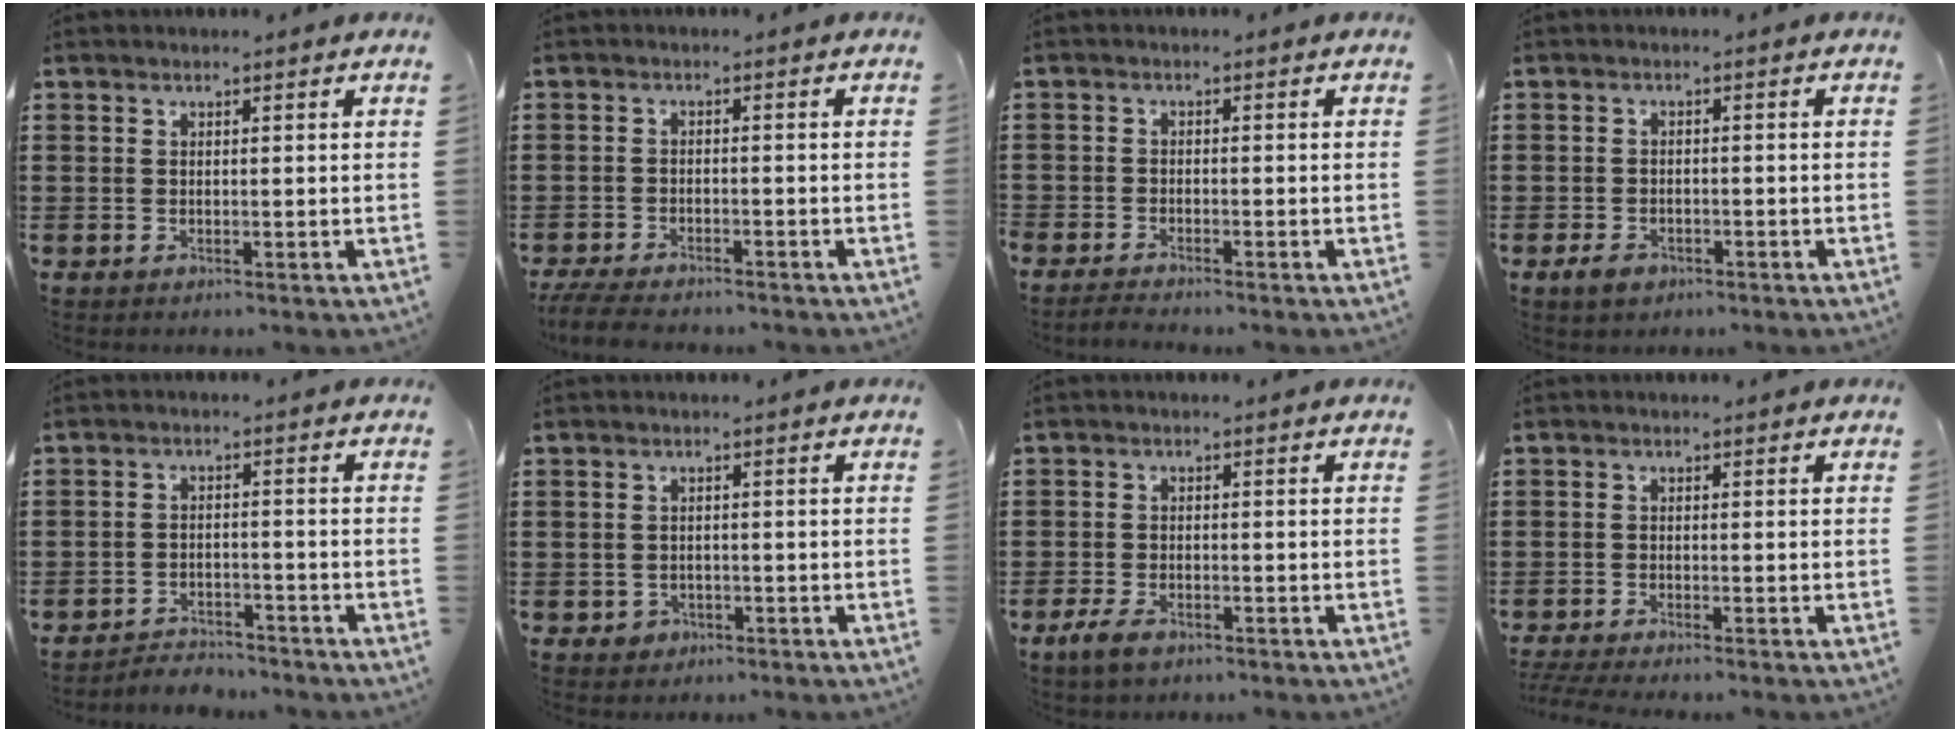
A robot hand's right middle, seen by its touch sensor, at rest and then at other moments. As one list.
[{"total": 3.7, "force": [-3.5, 0.5, 1.1], "torque": [-0.032, -0.005, -0.076]}, {"total": 1.8, "force": [-1.8, 0.1, 0.2], "torque": [-0.008, 0.001, -0.038]}, {"total": 2.1, "force": [-1.4, 1.2, 1.0], "torque": [-0.028, -0.001, -0.032]}, {"total": 3.2, "force": [-3.2, 0.5, 0.0], "torque": [-0.008, 0.002, -0.069]}, {"total": 1.4, "force": [-0.8, 1.1, 0.3], "torque": [-0.010, 0.001, -0.019]}, {"total": 3.0, "force": [-2.0, 1.4, 1.7], "torque": [-0.044, -0.001, -0.042]}, {"total": 1.8, "force": [-1.7, 0.0, 0.6], "torque": [-0.018, -0.002, -0.036]}]